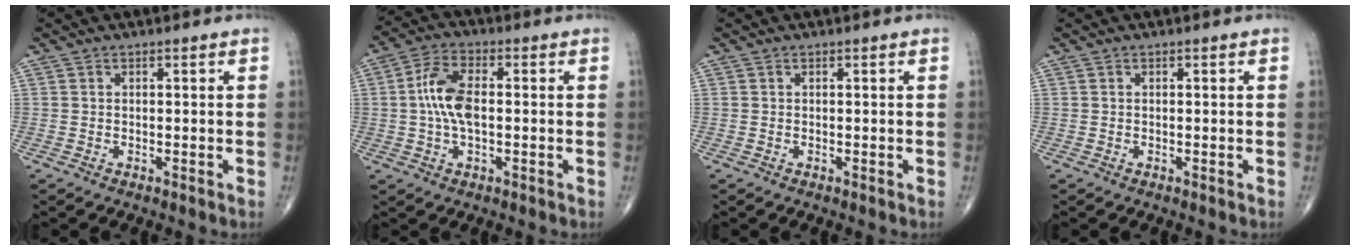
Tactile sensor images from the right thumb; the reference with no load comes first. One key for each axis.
{"total": 8.3, "fx": 0.1, "fy": 4.0, "fz": 7.3, "tx": -0.152, "ty": 0.016, "tz": -0.004}
{"total": 0.0}
{"total": 0.0}